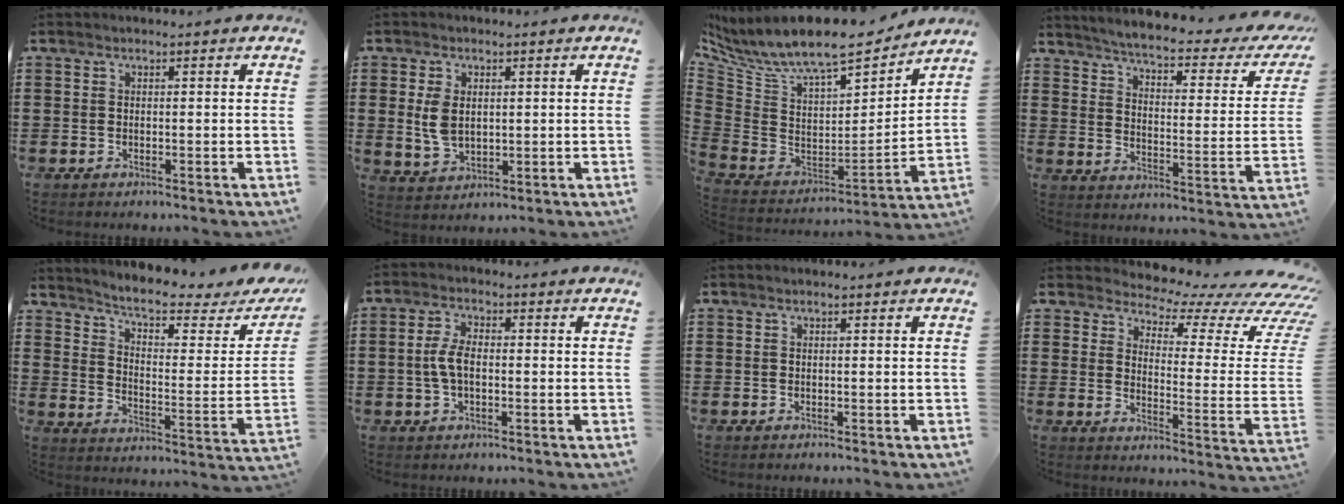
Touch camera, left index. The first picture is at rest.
{"total": 5.0, "force": [0.8, 3.5, 3.5], "torque": [-0.098, 0.003, 0.008]}
{"total": 10.3, "force": [8.8, 2.3, 4.8], "torque": [-0.135, -0.063, 0.152]}
{"total": 3.8, "force": [2.9, -0.3, 2.4], "torque": [-0.064, -0.032, 0.040]}
{"total": 6.0, "force": [4.9, 0.7, 3.4], "torque": [-0.079, -0.032, 0.075]}
{"total": 4.7, "force": [-0.4, 2.2, 4.2], "torque": [-0.099, -0.002, -0.013]}
{"total": 0.0}
{"total": 5.1, "force": [4.3, 1.1, 2.5], "torque": [-0.054, -0.049, 0.067]}